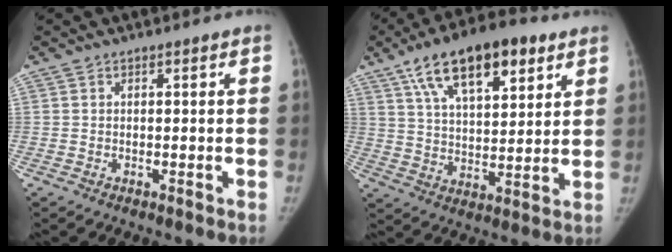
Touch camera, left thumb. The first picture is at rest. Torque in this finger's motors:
{"motor_torque": [0.28, 0.29, 1.68, -1.08, 0.44]}